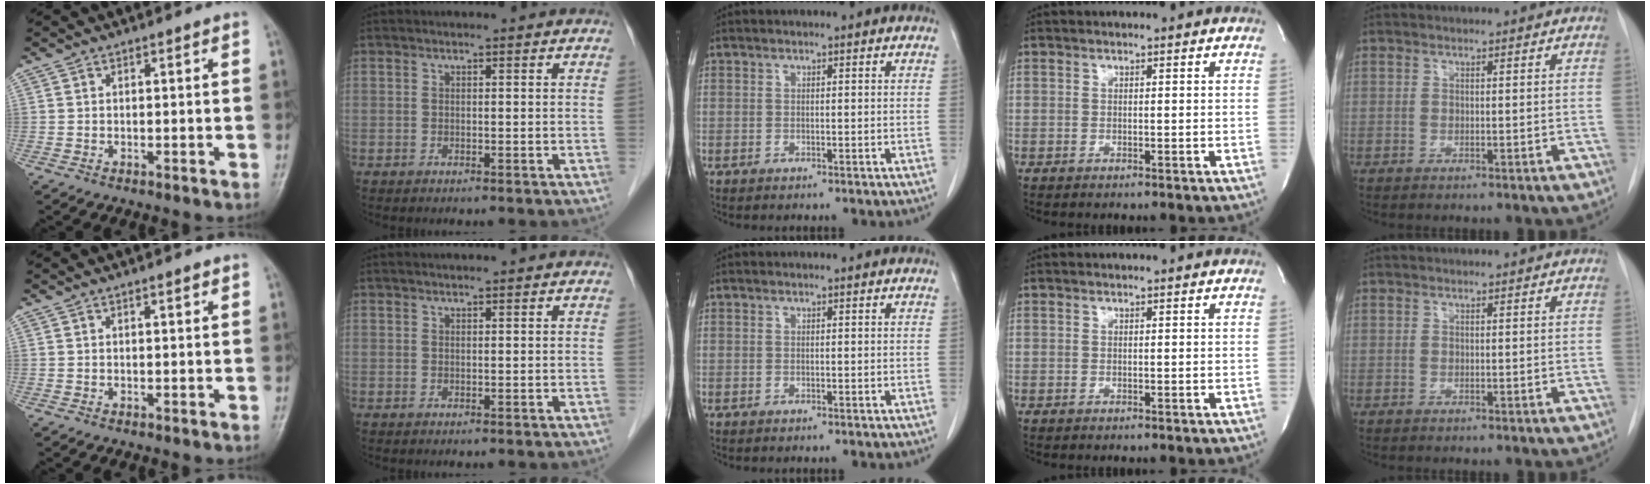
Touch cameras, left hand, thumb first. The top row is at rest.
{"thumb": {"total": 0.9, "force": [0.6, 0.2, 0.7], "torque": [-0.011, -0.001, 0.008]}, "index": {"total": 1.3, "force": [1.1, 0.0, 0.6], "torque": [-0.009, 0.016, 0.022]}}